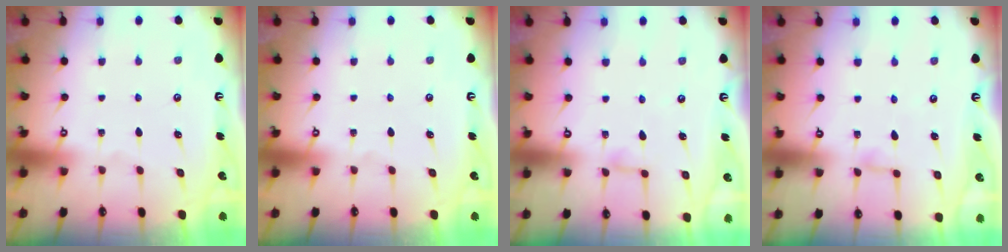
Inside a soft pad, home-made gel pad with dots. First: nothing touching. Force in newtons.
{"total": 0.0}
{"total": 3.1, "press": 3.1, "slide": 0.3}
{"total": 2.5, "press": 2.5, "slide": 0.2}